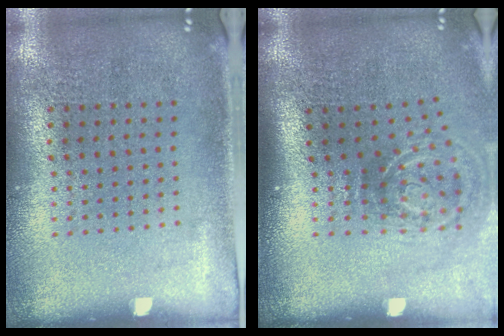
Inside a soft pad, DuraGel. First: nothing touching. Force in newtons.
{"total": 2.0, "press": 1.3, "slide": 1.6}